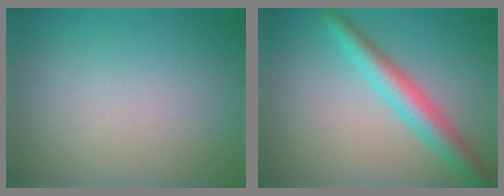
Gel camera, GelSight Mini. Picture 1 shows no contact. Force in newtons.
{"total": 4.2, "press": 4.2, "slide": 0.2}